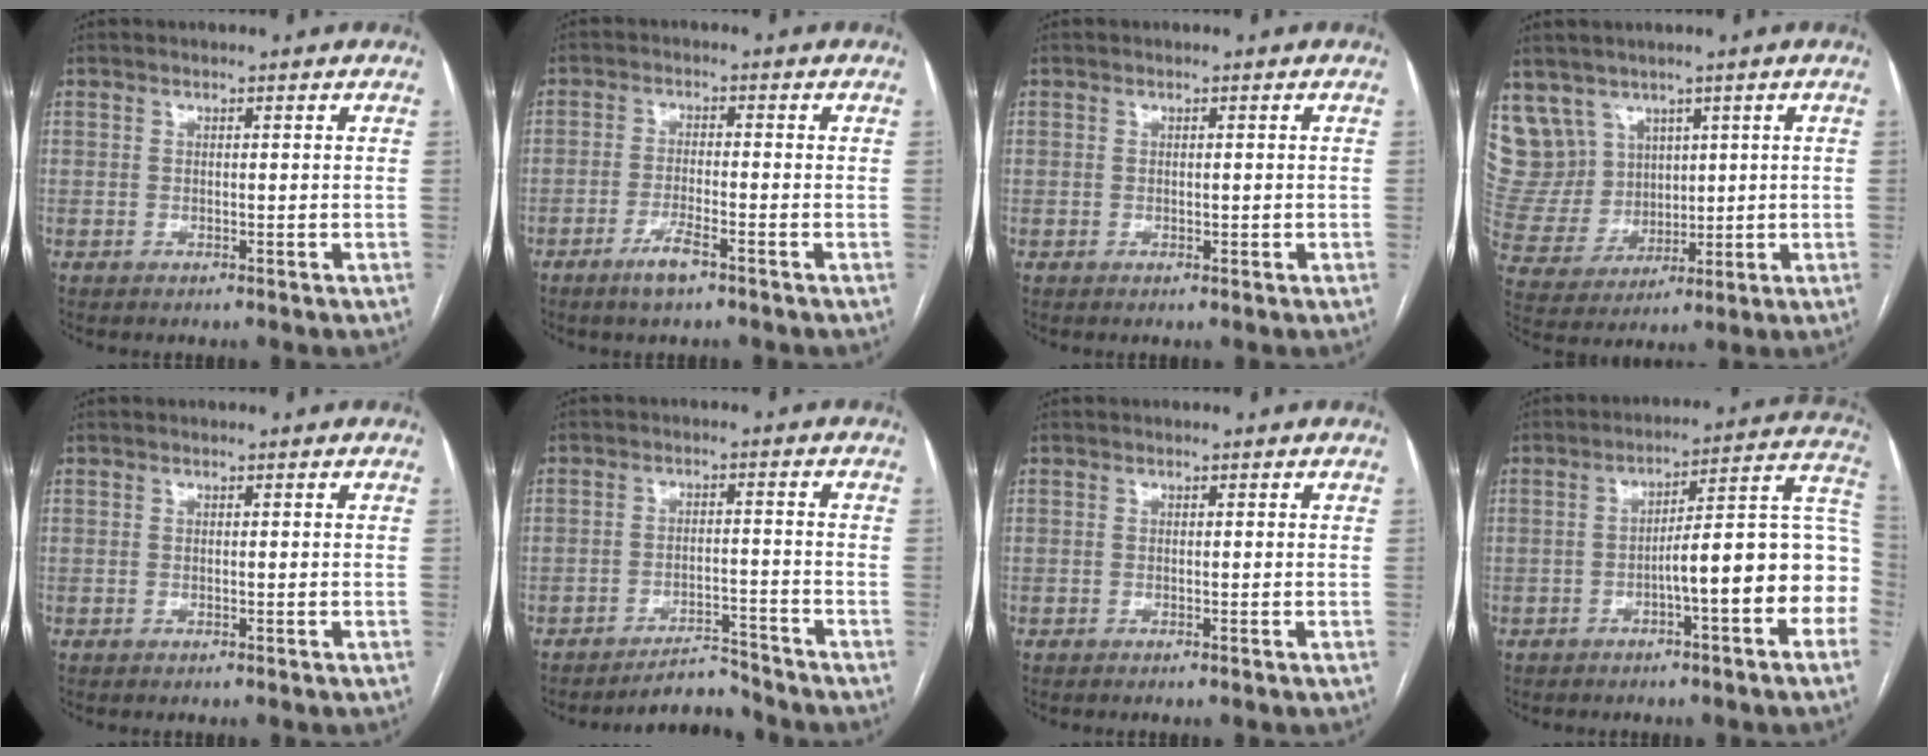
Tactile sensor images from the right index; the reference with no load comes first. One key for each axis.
{"total": 4.0, "fx": -2.7, "fy": 0.5, "fz": 3.0, "tx": -0.060, "ty": -0.003, "tz": -0.051}
{"total": 0.7, "fx": -0.1, "fy": 0.5, "fz": 0.5, "tx": -0.010, "ty": 0.002, "tz": 0.000}
{"total": 9.9, "fx": 5.9, "fy": 8.0, "fz": 0.7, "tx": -0.037, "ty": 0.046, "tz": 0.139}
{"total": 0.0}
{"total": 4.4, "fx": -4.4, "fy": 0.4, "fz": -0.4, "tx": 0.012, "ty": 0.007, "tz": -0.070}
{"total": 0.0}
{"total": 13.5, "fx": -3.9, "fy": 1.7, "fz": 12.7, "tx": -0.158, "ty": 0.042, "tz": -0.052}